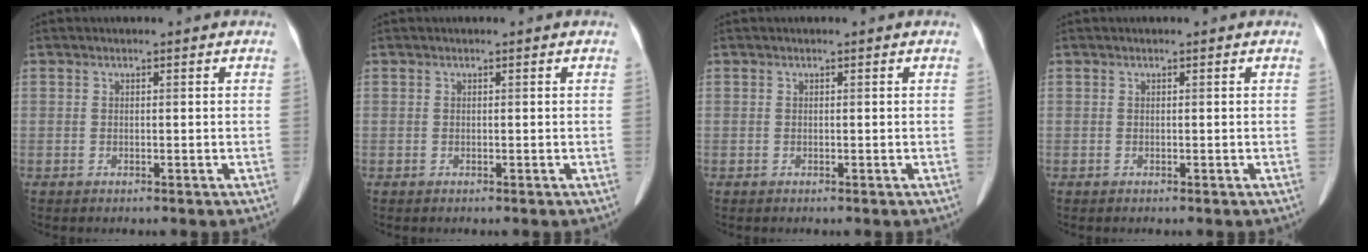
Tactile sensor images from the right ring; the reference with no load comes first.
{"total": 0.0}
{"total": 0.0}
{"total": 0.0}